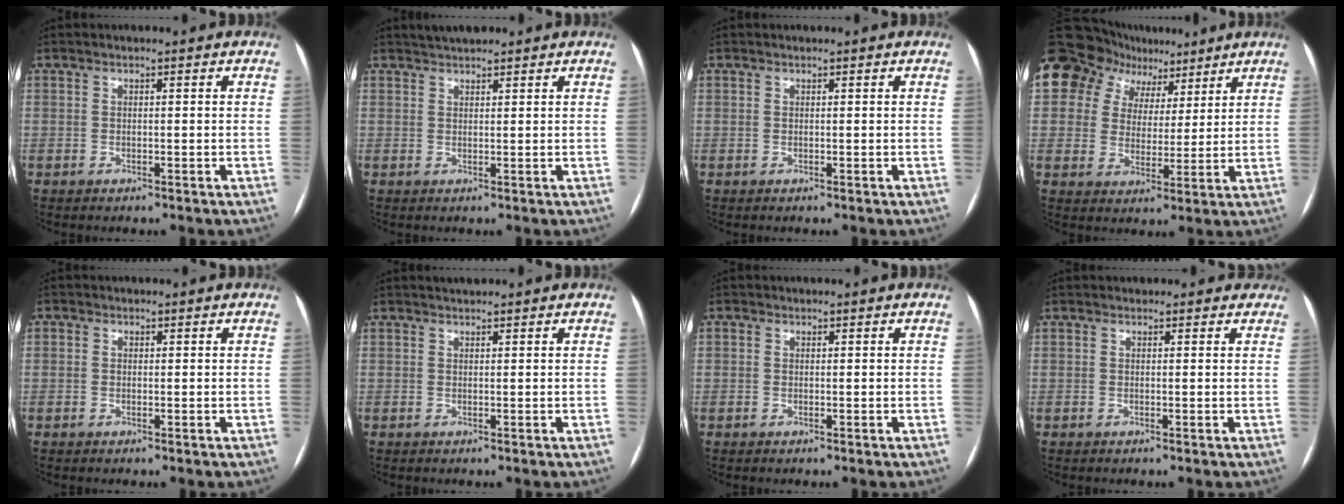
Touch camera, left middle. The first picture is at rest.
{"total": 2.3, "force": [2.2, 0.6, 0.5], "torque": [-0.009, 0.018, 0.039]}
{"total": 0.0}
{"total": 16.3, "force": [10.0, 11.6, 5.8], "torque": [-0.129, 0.066, 0.167]}
{"total": 1.0, "force": [0.1, 0.9, 0.5], "torque": [-0.011, 0.003, 0.000]}
{"total": 0.9, "force": [0.9, 0.2, 0.1], "torque": [-0.009, 0.013, 0.020]}
{"total": 0.7, "force": [0.1, 0.6, 0.3], "torque": [-0.005, 0.001, -0.001]}
{"total": 2.6, "force": [2.1, 1.5, 0.2], "torque": [0.004, 0.006, 0.013]}